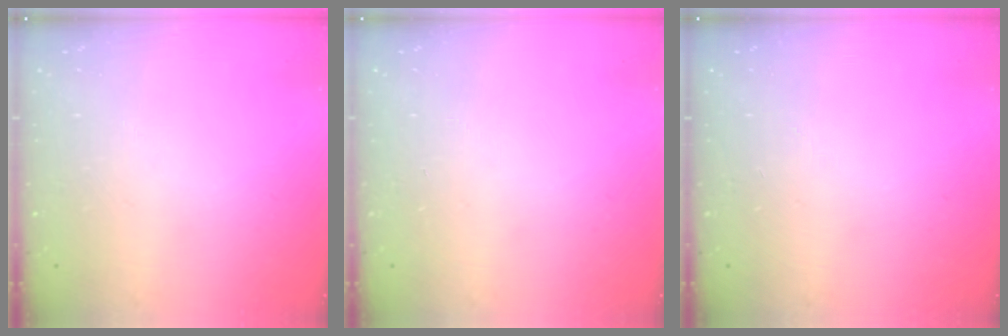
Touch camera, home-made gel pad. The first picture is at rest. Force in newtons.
{"total": 0.0}
{"total": 0.0}